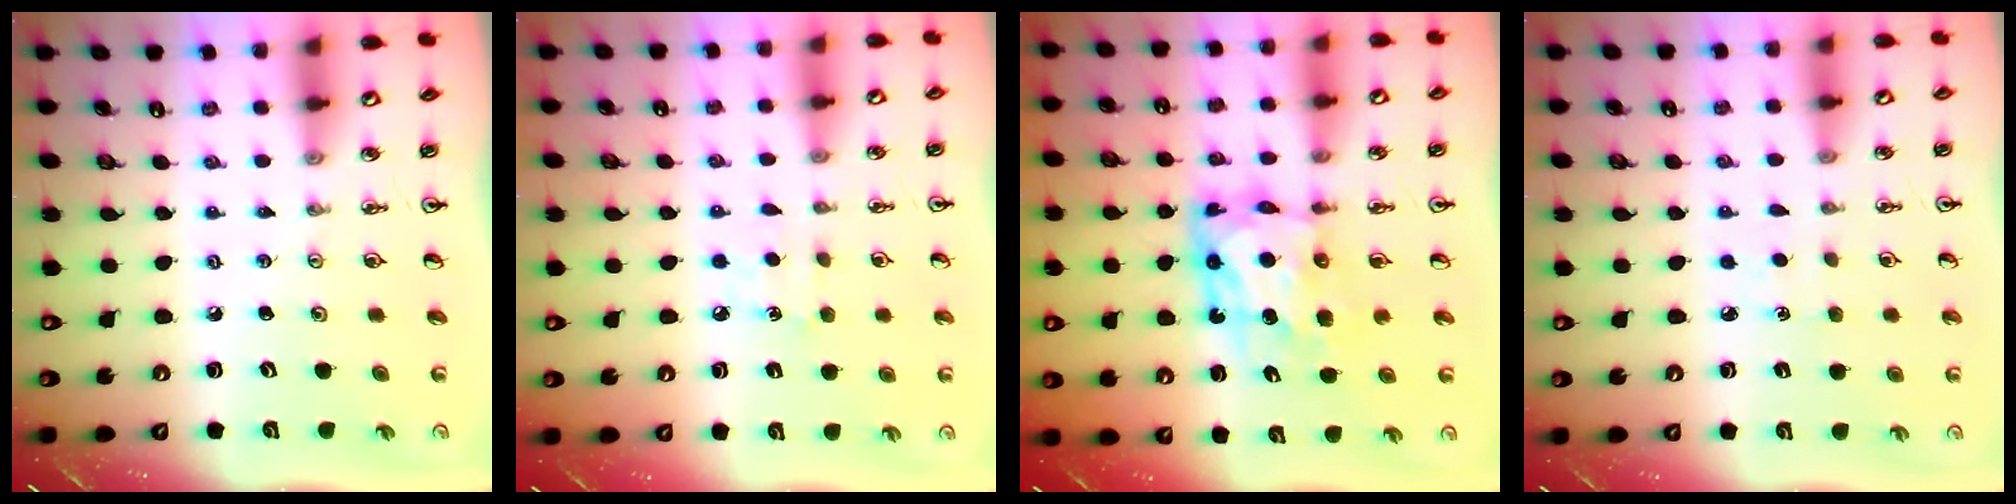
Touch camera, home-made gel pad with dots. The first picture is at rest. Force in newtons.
{"total": 6.5, "press": 6.5, "slide": 0.8}
{"total": 9.2, "press": 9.1, "slide": 1.5}
{"total": 2.9, "press": 2.9, "slide": 0.4}